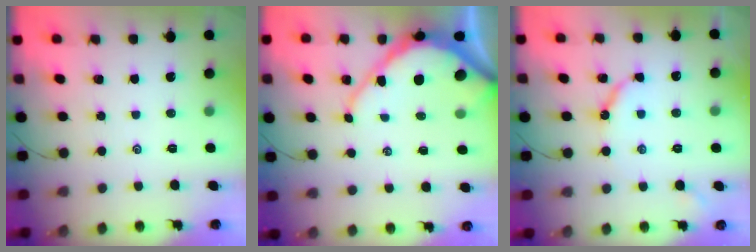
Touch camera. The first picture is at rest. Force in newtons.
{"total": 10.7, "press": 10.6, "slide": 1.0}
{"total": 6.5, "press": 6.5, "slide": 0.6}